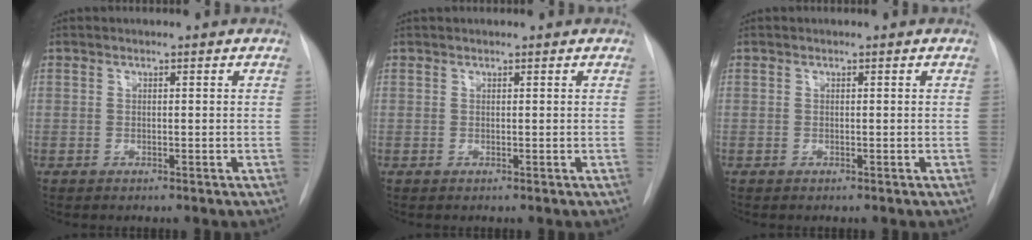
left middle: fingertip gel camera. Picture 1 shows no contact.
{"total": 1.1, "force": [1.0, 0.2, 0.4], "torque": [-0.008, 0.022, 0.020]}
{"total": 0.0}